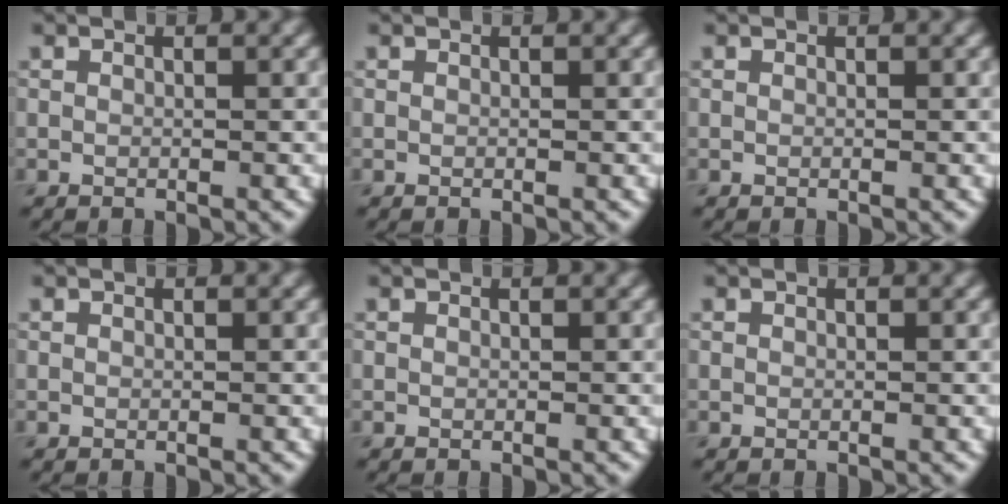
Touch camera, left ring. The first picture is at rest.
{"total": 0.0}
{"total": 0.0}
{"total": 0.0}
{"total": 0.0}
{"total": 0.0}